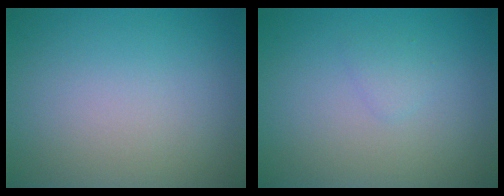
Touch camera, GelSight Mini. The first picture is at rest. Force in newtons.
{"total": 0.8, "press": 0.8, "slide": 0.1}